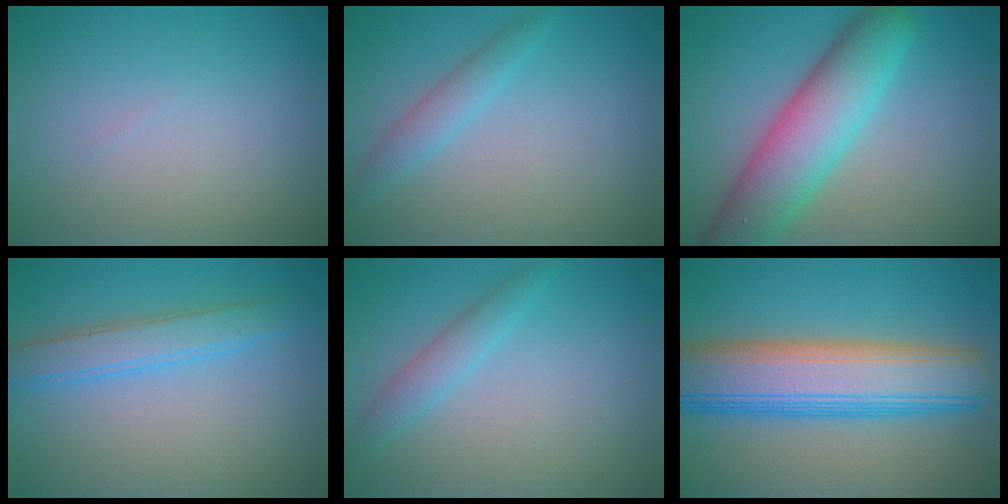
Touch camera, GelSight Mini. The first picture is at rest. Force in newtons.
{"total": 1.9, "press": 1.9, "slide": 0.1}
{"total": 8.1, "press": 8.1, "slide": 0.2}
{"total": 3.3, "press": 3.3, "slide": 0.1}
{"total": 1.9, "press": 1.9, "slide": 0.1}
{"total": 10.5, "press": 10.5, "slide": 0.5}